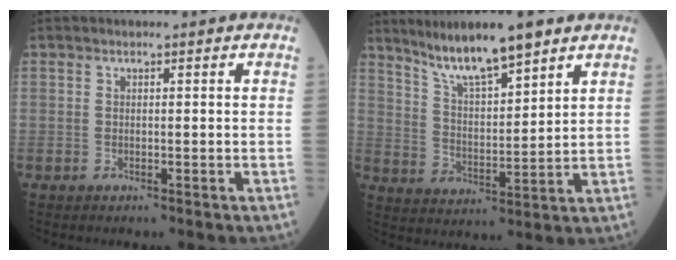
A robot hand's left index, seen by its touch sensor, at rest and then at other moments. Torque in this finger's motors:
{"motor_torque": [0.21, -0.48, 0.40, 0.09]}